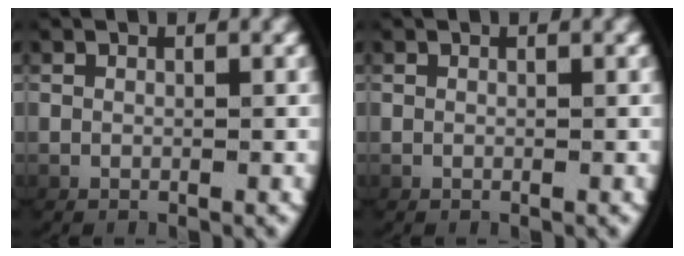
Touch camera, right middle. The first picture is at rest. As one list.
[{"total": 0.0}]